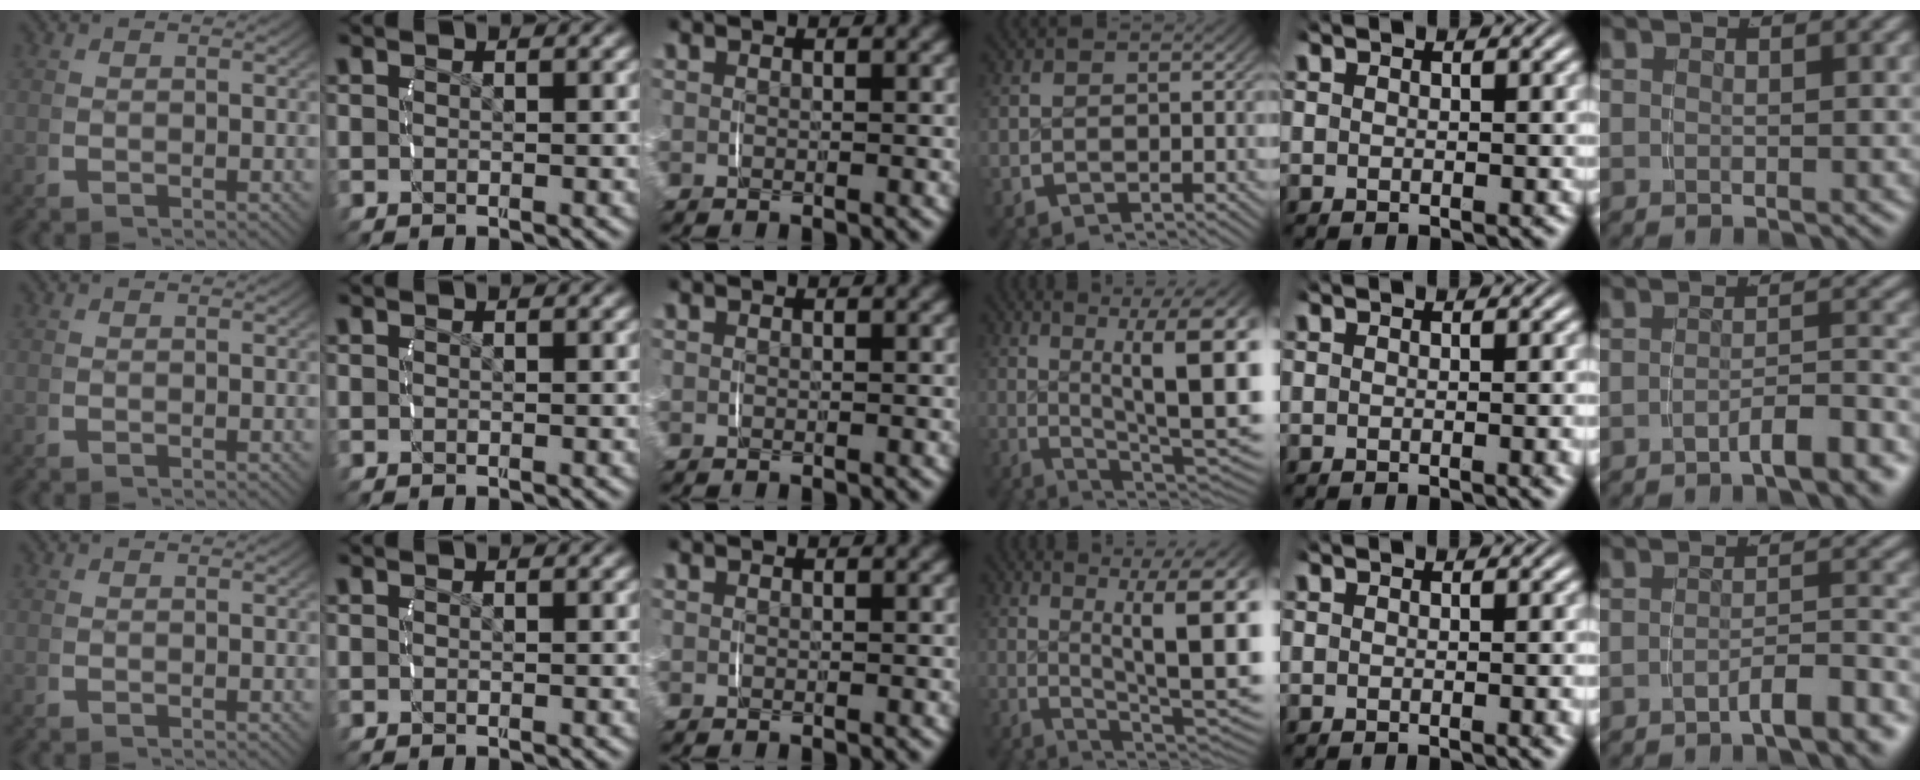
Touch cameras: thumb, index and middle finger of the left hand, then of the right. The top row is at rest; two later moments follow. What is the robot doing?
{"motion": "lift_and_place", "object": "measuring cup"}